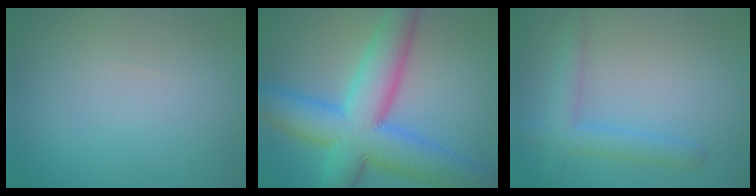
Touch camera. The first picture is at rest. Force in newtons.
{"total": 11.5, "press": 11.5, "slide": 0.3}
{"total": 2.9, "press": 2.9, "slide": 0.2}